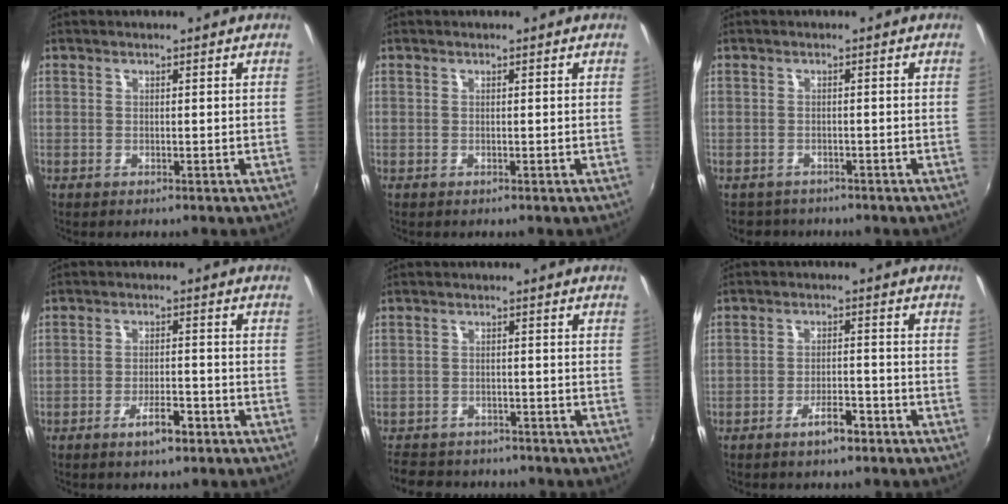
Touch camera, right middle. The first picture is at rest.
{"total": 0.0}
{"total": 2.9, "force": [-2.3, 1.7, 0.1], "torque": [-0.012, -0.005, -0.039]}
{"total": 4.4, "force": [-3.0, 1.3, 2.9], "torque": [-0.060, -0.003, -0.047]}
{"total": 9.3, "force": [-7.9, 4.3, 2.5], "torque": [-0.072, 0.001, -0.122]}
{"total": 4.2, "force": [-3.2, 1.2, 2.5], "torque": [-0.054, 0.000, -0.048]}